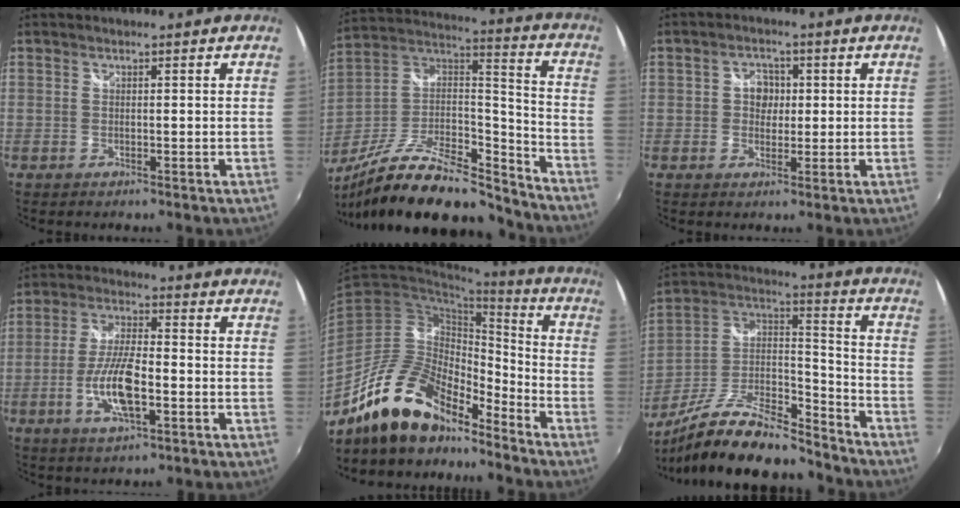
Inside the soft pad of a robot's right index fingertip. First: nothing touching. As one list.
[{"total": 27.1, "force": [-20.1, 8.8, 15.8], "torque": [-0.283, -0.009, -0.325]}, {"total": 3.9, "force": [0.3, 3.4, 1.8], "torque": [-0.025, 0.011, 0.002]}, {"total": 10.4, "force": [-3.3, 3.2, 9.4], "torque": [-0.191, -0.004, -0.063]}, {"total": 17.3, "force": [-13.8, 6.2, 8.4], "torque": [-0.161, 0.013, -0.247]}, {"total": 22.4, "force": [-17.4, 6.6, 12.5], "torque": [-0.242, -0.007, -0.291]}]